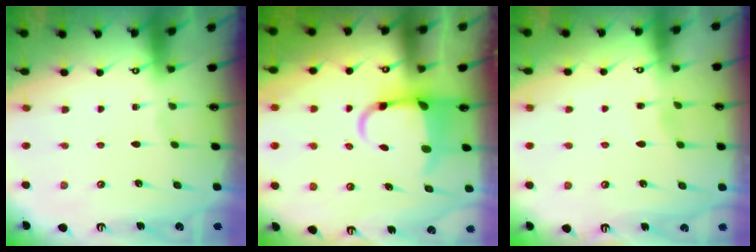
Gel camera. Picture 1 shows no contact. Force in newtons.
{"total": 5.6, "press": 5.5, "slide": 1.2}
{"total": 3.5, "press": 3.5, "slide": 0.5}